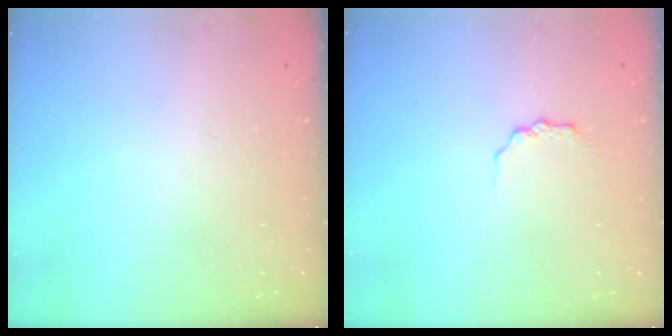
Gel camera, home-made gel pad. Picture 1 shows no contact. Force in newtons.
{"total": 2.9, "press": 2.8, "slide": 0.5}